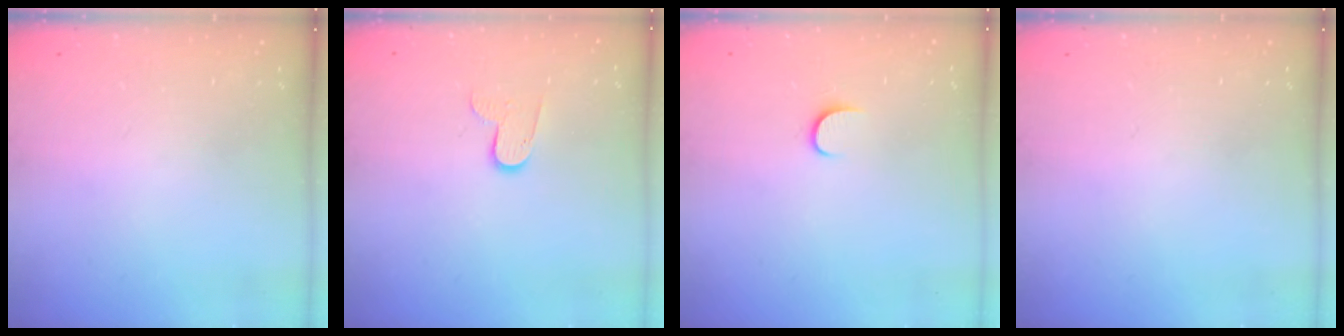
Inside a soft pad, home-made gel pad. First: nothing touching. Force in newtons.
{"total": 7.2, "press": 7.2, "slide": 0.3}
{"total": 5.3, "press": 5.3, "slide": 0.5}
{"total": 0.0}